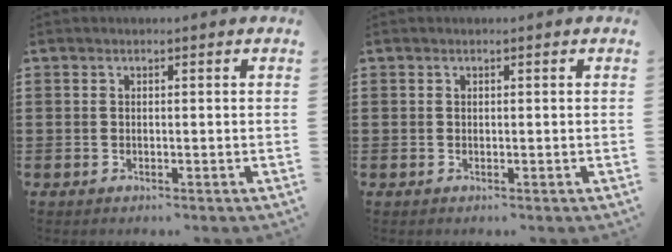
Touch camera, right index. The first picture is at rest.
{"total": 0.0}